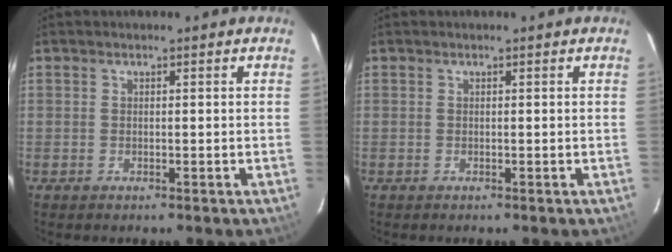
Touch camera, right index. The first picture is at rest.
{"total": 0.0}